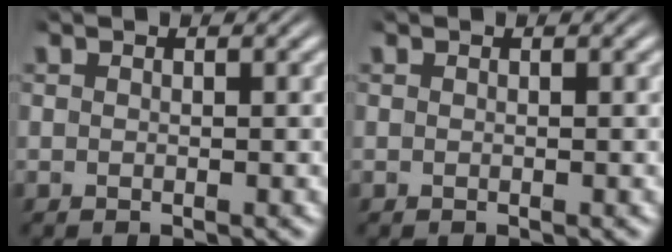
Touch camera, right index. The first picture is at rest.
{"total": 0.0}